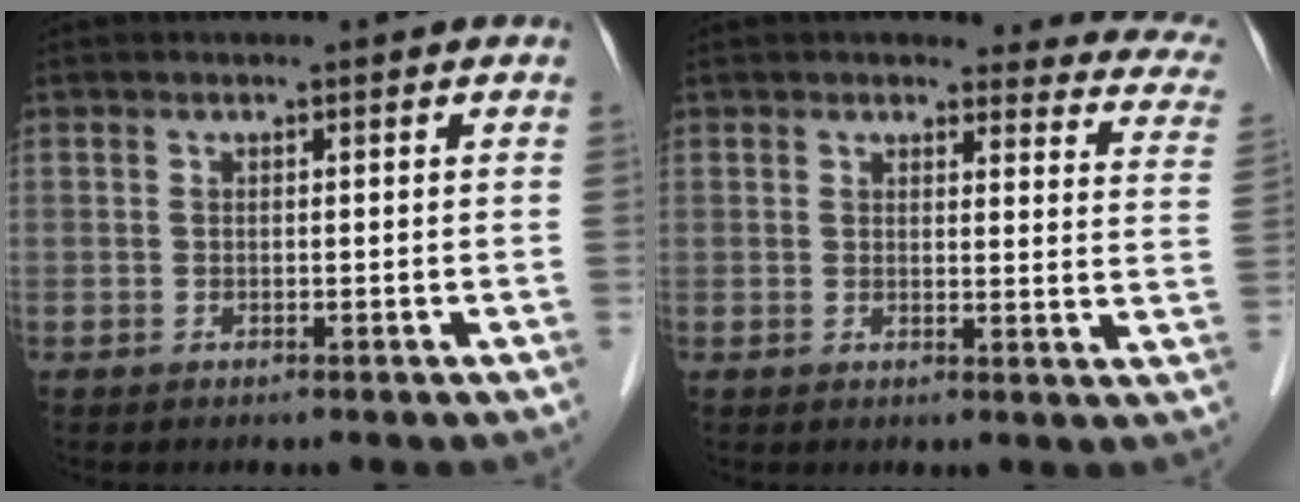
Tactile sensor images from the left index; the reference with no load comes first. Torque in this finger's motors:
{"motor_torque": [0.33, -0.35, 0.24, 0.01]}